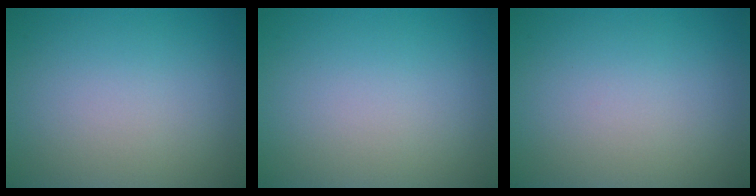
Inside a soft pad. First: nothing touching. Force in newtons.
{"total": 0.0}
{"total": 0.0}